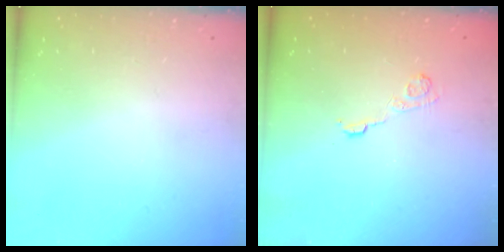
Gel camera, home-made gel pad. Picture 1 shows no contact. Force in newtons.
{"total": 3.6, "press": 3.4, "slide": 1.2}